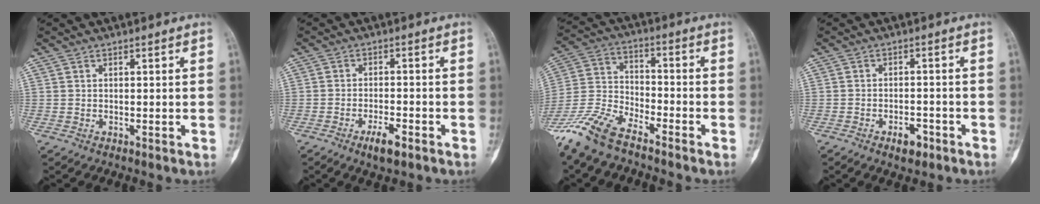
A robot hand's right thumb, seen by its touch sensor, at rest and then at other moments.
{"total": 4.4, "force": [-2.7, 1.4, 3.2], "torque": [-0.055, 0.010, -0.045]}
{"total": 13.6, "force": [-10.7, 4.4, 7.2], "torque": [-0.152, 0.040, -0.214]}
{"total": 3.7, "force": [-2.3, 1.7, 2.3], "torque": [-0.027, 0.013, -0.033]}